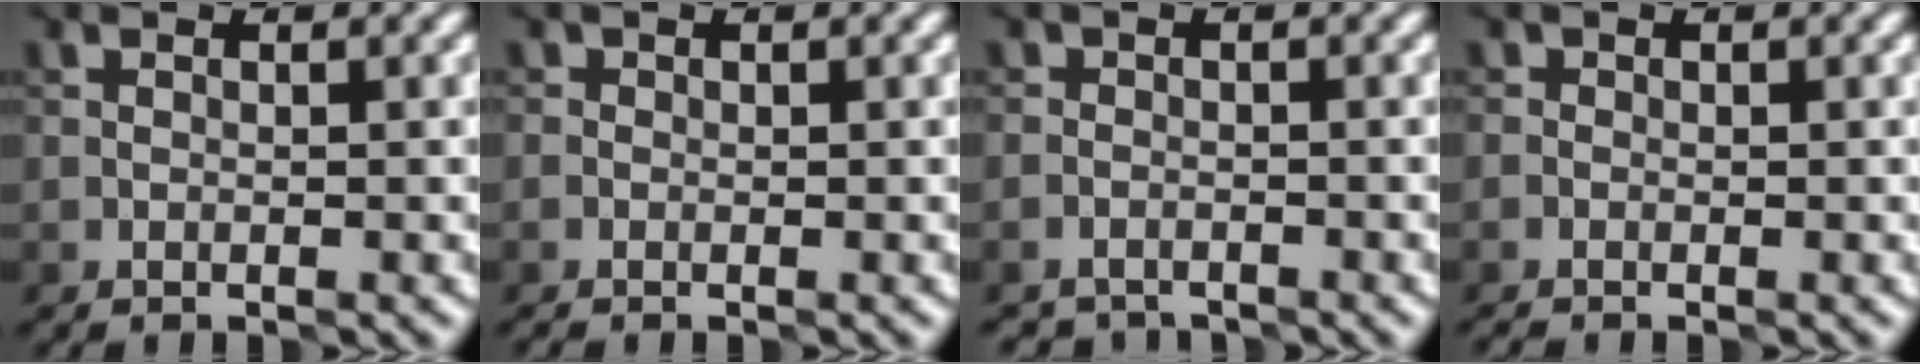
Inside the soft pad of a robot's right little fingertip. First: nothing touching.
{"total": 0.5, "force": [-0.5, 0.0, -0.2], "torque": [0.008, -0.003, -0.012]}
{"total": 2.2, "force": [-2.0, 0.5, -0.4], "torque": [0.016, -0.006, -0.042]}
{"total": 0.8, "force": [-0.8, 0.0, -0.2], "torque": [0.004, -0.006, -0.021]}